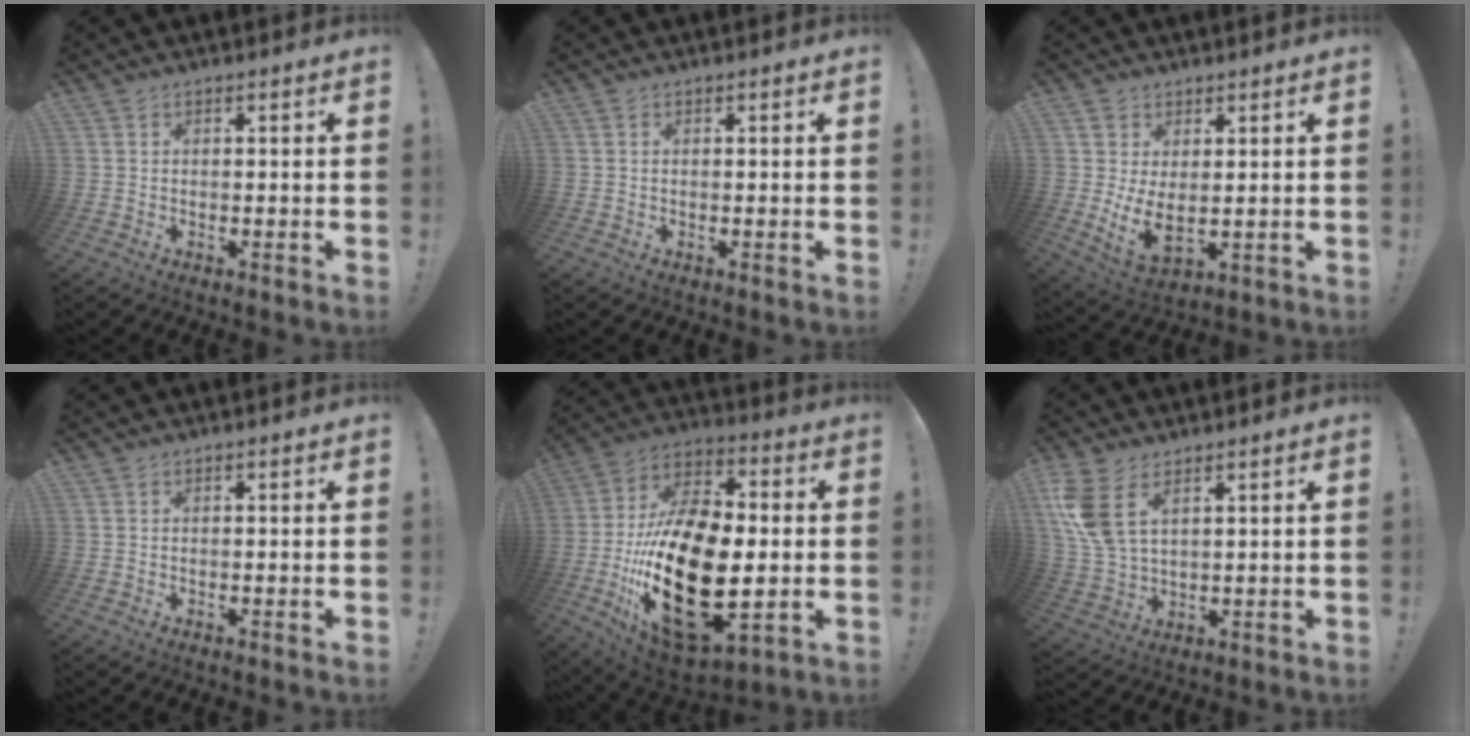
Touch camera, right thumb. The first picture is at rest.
{"total": 0.0}
{"total": 6.8, "force": [2.2, 3.8, 5.1], "torque": [-0.091, -0.023, 0.047]}
{"total": 0.0}
{"total": 30.2, "force": [-4.8, 16.7, 24.7], "torque": [-0.474, 0.019, -0.066]}
{"total": 9.8, "force": [4.9, 4.6, 7.1], "torque": [-0.148, -0.023, 0.093]}